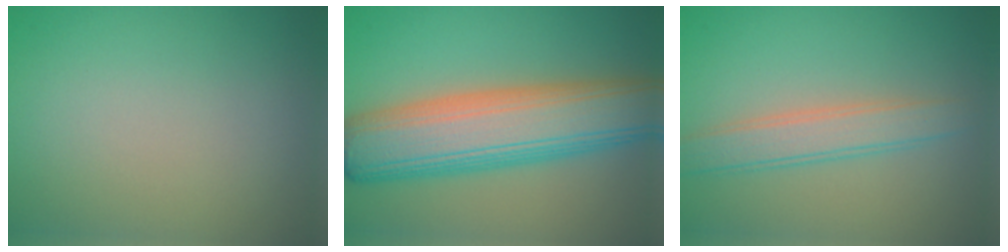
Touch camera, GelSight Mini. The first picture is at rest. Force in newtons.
{"total": 10.6, "press": 10.6, "slide": 0.3}
{"total": 3.4, "press": 3.4, "slide": 0.1}